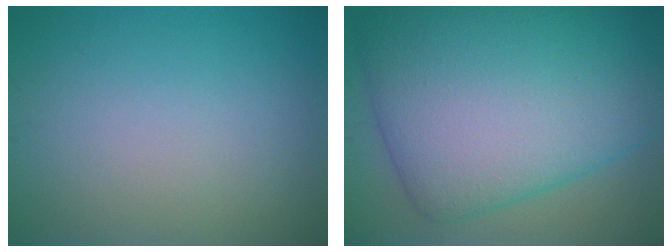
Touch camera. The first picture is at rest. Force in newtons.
{"total": 14.6, "press": 14.6, "slide": 0.1}